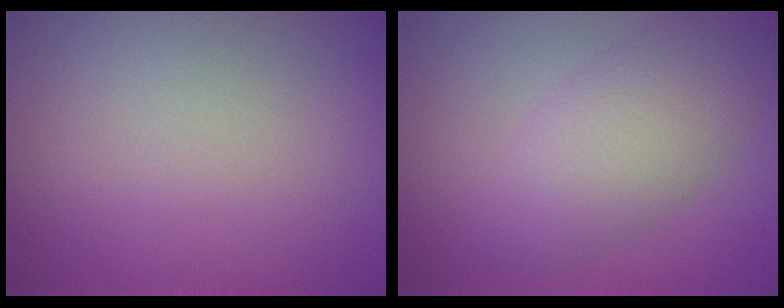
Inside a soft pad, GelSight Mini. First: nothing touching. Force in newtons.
{"total": 5.0, "press": 5.0, "slide": 0.1}